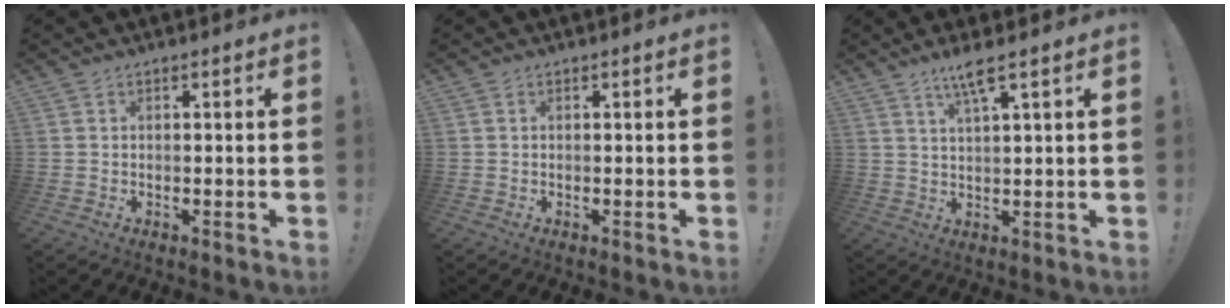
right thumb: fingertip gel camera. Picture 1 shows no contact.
{"total": 0.0}
{"total": 6.0, "force": [3.7, 0.5, 4.7], "torque": [-0.089, -0.008, 0.060]}